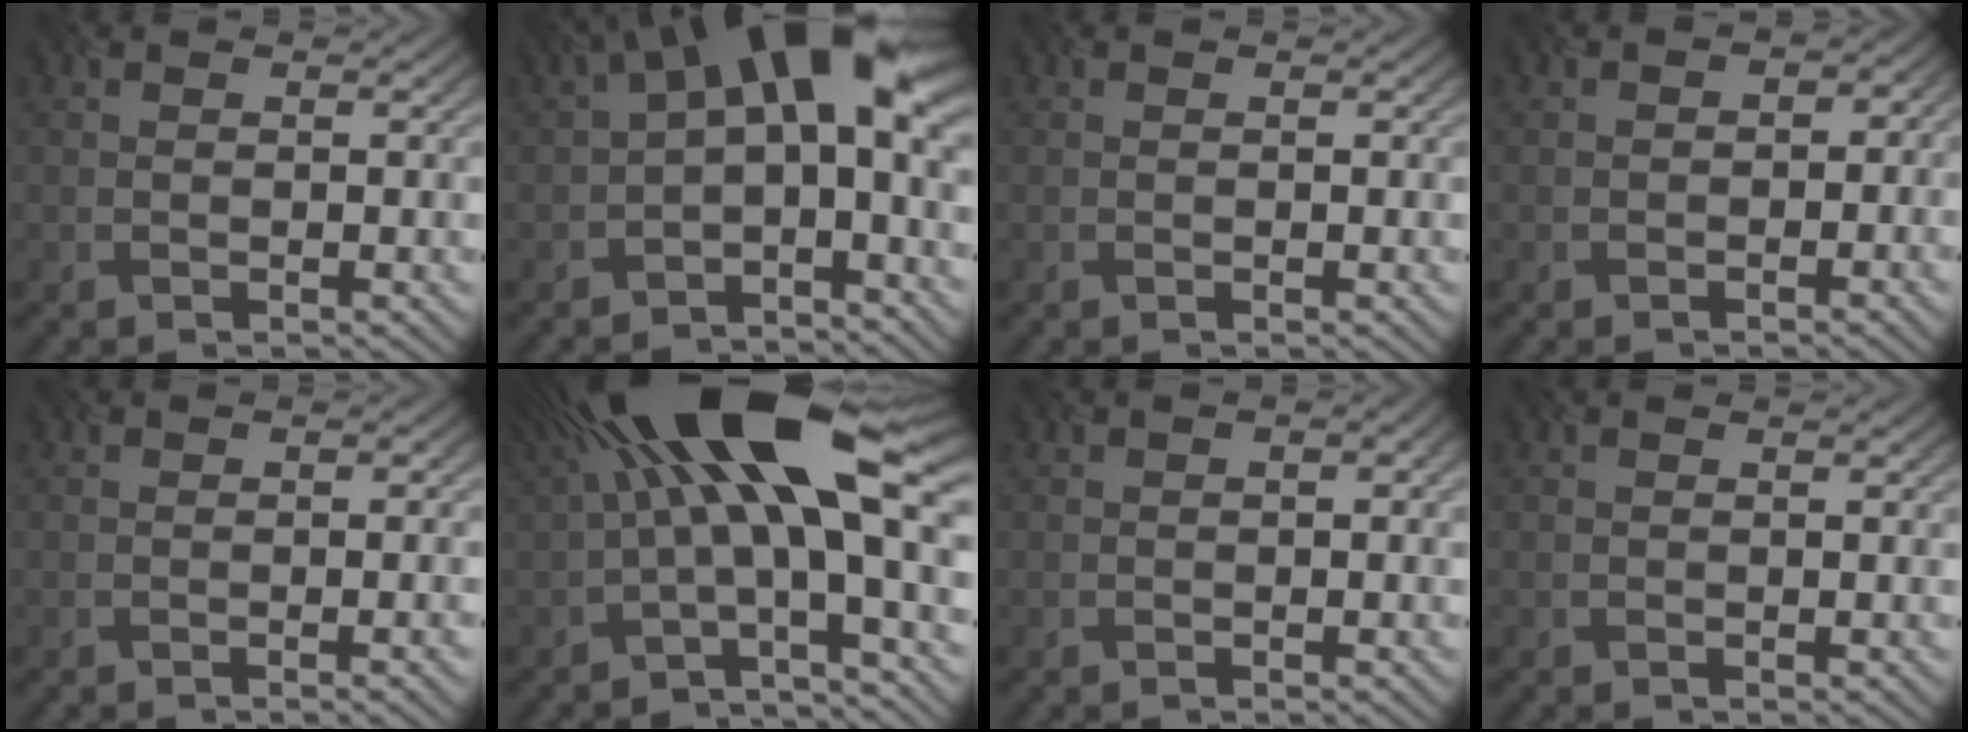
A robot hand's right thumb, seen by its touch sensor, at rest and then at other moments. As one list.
[{"total": 13.6, "force": [1.2, 6.3, 12.0], "torque": [-0.190, 0.011, 0.012]}, {"total": 0.0}, {"total": 1.6, "force": [-1.3, 0.8, 0.5], "torque": [-0.008, -0.001, -0.018]}, {"total": 2.6, "force": [-0.6, 0.8, 2.4], "torque": [-0.017, 0.008, -0.017]}, {"total": 19.0, "force": [3.5, 6.2, 17.7], "torque": [-0.273, 0.035, 0.053]}, {"total": 1.6, "force": [0.0, 0.6, 1.5], "torque": [-0.015, 0.000, -0.003]}, {"total": 0.0}]